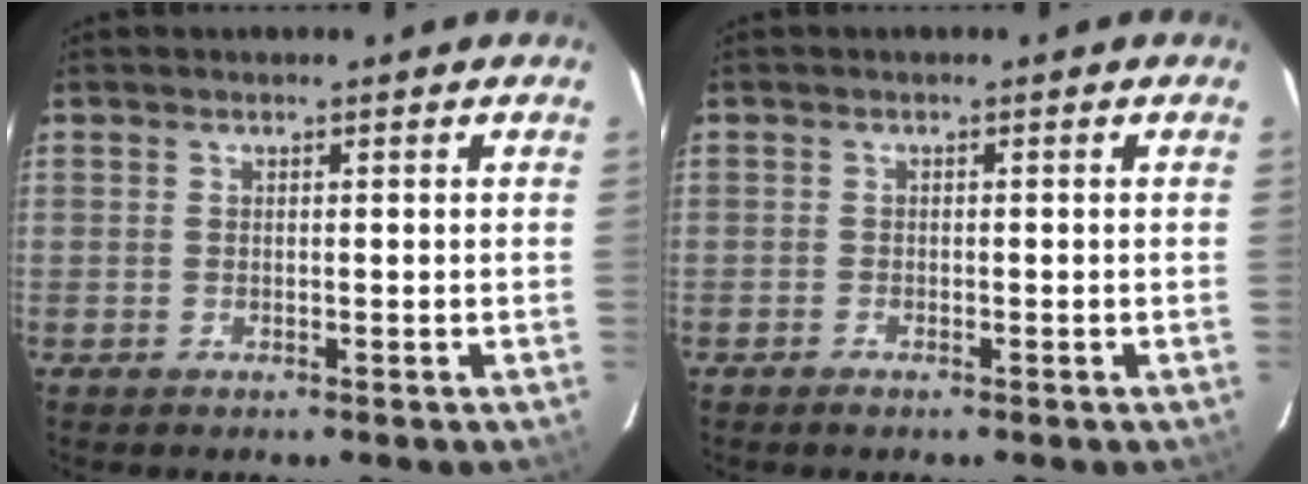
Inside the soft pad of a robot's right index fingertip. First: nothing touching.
{"total": 1.0, "force": [-0.9, 0.4, 0.3], "torque": [-0.010, -0.001, -0.019]}